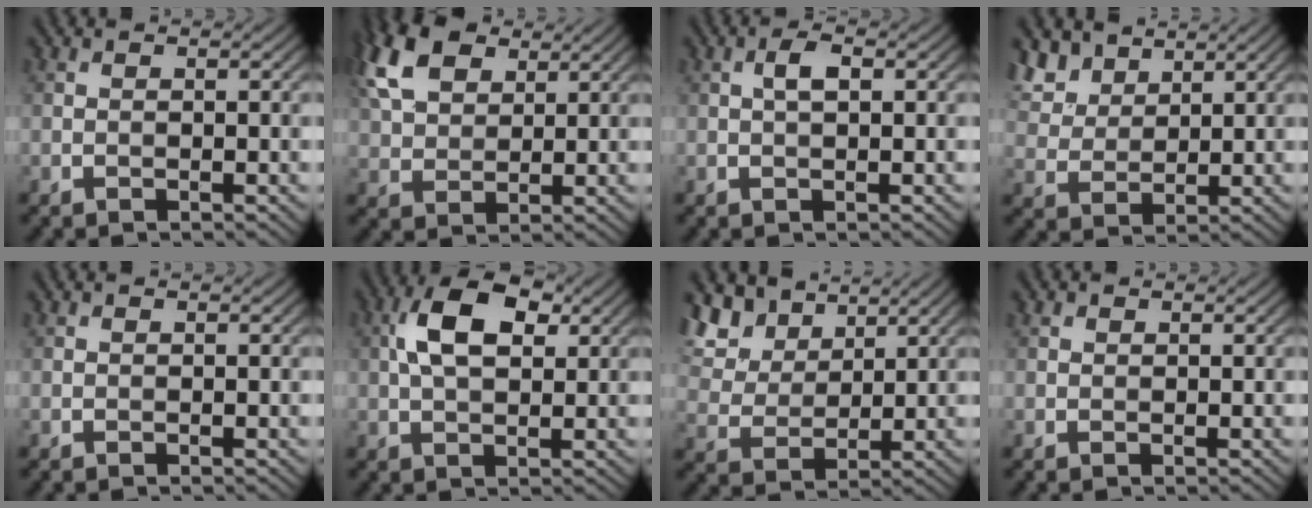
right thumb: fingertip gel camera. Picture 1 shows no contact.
{"total": 9.8, "force": [5.0, 5.7, 6.3], "torque": [-0.171, 0.028, 0.101]}
{"total": 2.1, "force": [0.4, 0.8, 1.9], "torque": [-0.036, 0.006, 0.005]}
{"total": 6.6, "force": [4.7, 3.6, 3.0], "torque": [-0.087, 0.004, 0.101]}
{"total": 0.0}
{"total": 7.8, "force": [2.2, 4.2, 6.2], "torque": [-0.122, 0.015, 0.032]}
{"total": 9.5, "force": [6.2, 5.2, 4.9], "torque": [-0.150, 0.014, 0.120]}
{"total": 0.7, "force": [0.5, 0.4, 0.2], "torque": [-0.004, 0.002, 0.010]}